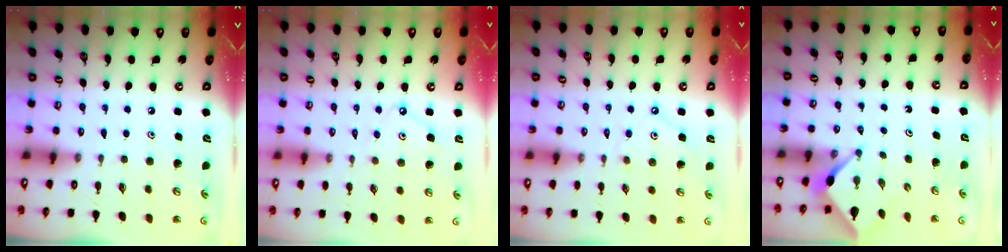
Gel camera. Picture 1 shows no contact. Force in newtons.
{"total": 3.8, "press": 3.7, "slide": 0.6}
{"total": 1.6, "press": 1.6, "slide": 0.1}
{"total": 2.5, "press": 2.5, "slide": 0.2}